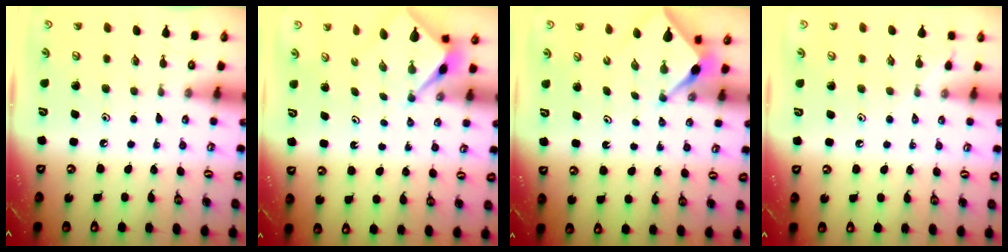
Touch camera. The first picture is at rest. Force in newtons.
{"total": 2.8, "press": 2.8, "slide": 0.1}
{"total": 3.2, "press": 3.2, "slide": 0.4}
{"total": 2.5, "press": 2.4, "slide": 0.6}